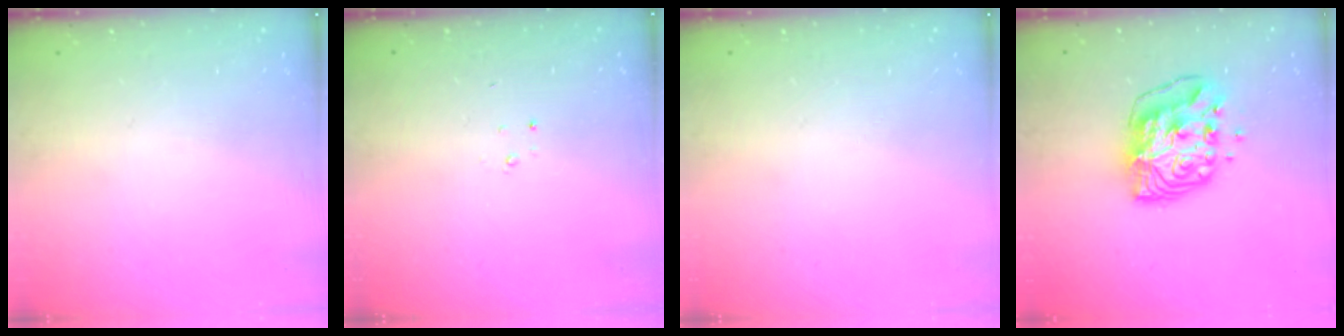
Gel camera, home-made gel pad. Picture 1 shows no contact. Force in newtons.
{"total": 1.5, "press": 1.5, "slide": 0.2}
{"total": 0.0}
{"total": 10.6, "press": 10.5, "slide": 1.6}